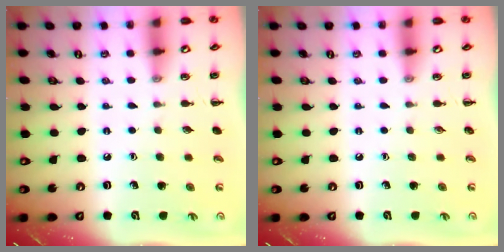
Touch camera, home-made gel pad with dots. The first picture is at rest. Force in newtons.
{"total": 0.0}